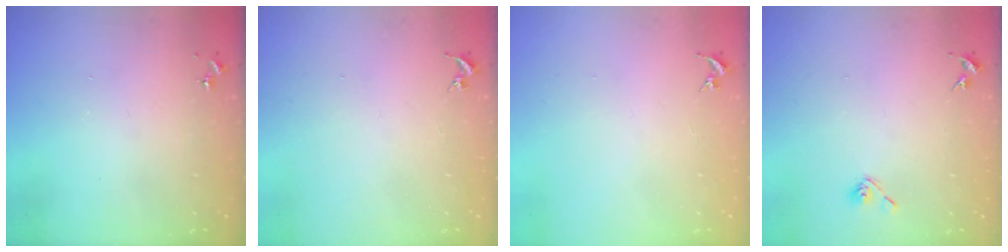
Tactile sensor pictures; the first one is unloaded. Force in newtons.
{"total": 0.0}
{"total": 0.0}
{"total": 5.3, "press": 4.9, "slide": 2.0}